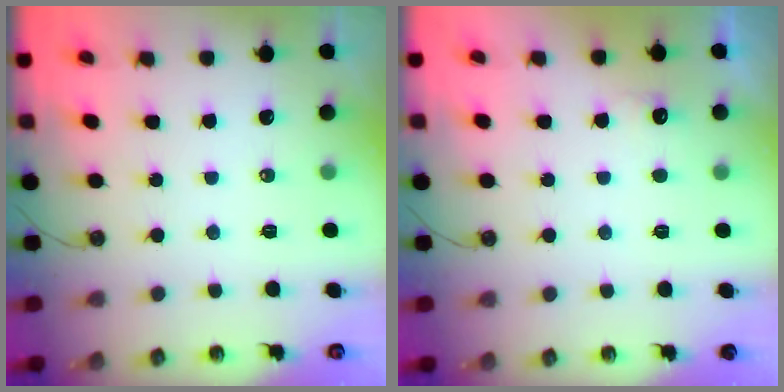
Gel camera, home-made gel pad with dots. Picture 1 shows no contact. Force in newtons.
{"total": 4.5, "press": 4.3, "slide": 1.2}